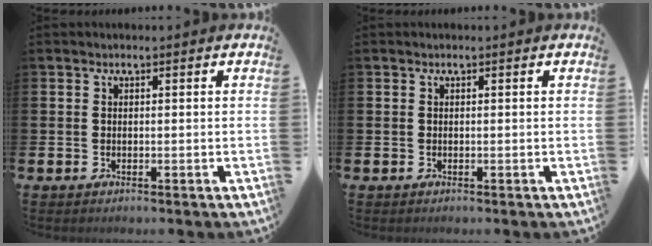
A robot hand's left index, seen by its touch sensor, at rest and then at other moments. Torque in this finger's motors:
{"motor_torque": [0.01, 0.00, 0.00, -0.01]}